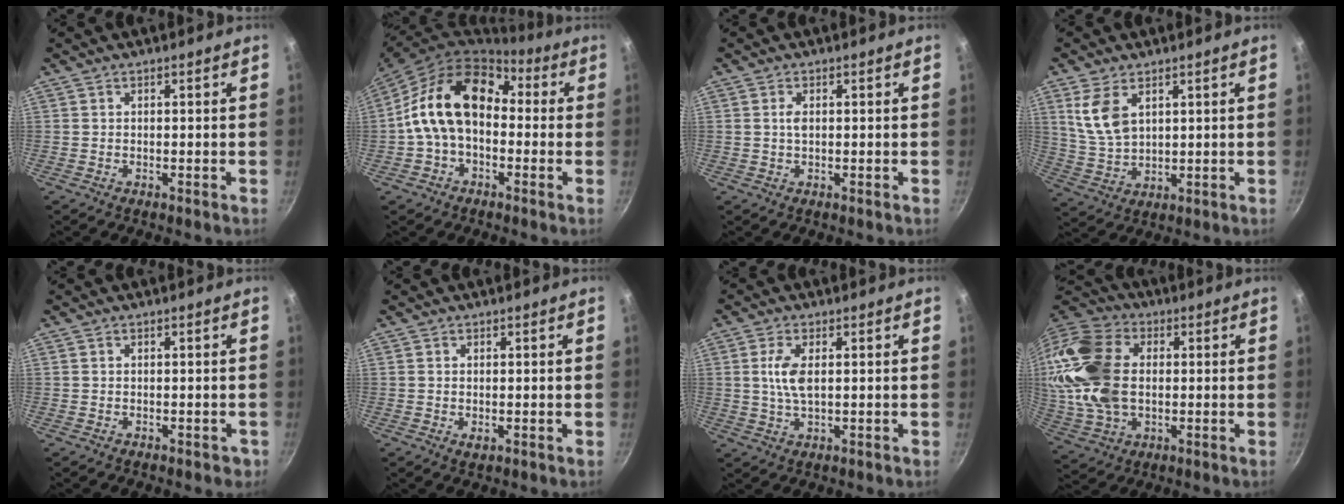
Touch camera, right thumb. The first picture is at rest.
{"total": 15.8, "force": [0.1, 10.9, 11.4], "torque": [-0.176, 0.044, -0.016]}
{"total": 1.5, "force": [0.2, 0.8, 1.3], "torque": [-0.023, 0.001, 0.003]}
{"total": 8.3, "force": [3.5, 4.9, 5.8], "torque": [-0.106, -0.023, 0.080]}
{"total": 1.5, "force": [-0.8, 1.1, 0.7], "torque": [0.005, 0.012, 0.000]}
{"total": 1.4, "force": [-0.1, 0.8, 1.1], "torque": [-0.017, -0.003, -0.001]}
{"total": 6.6, "force": [1.5, 3.0, 5.7], "torque": [-0.113, -0.005, 0.031]}
{"total": 19.7, "force": [1.5, 13.4, 14.3], "torque": [-0.269, 0.017, 0.027]}